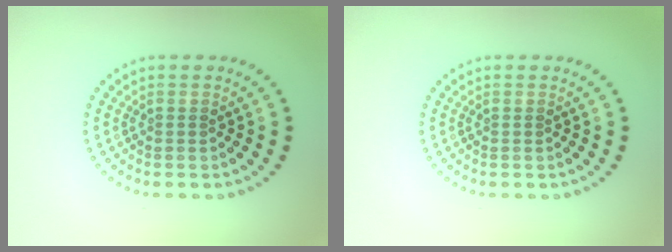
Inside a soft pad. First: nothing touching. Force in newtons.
{"total": 0.0}